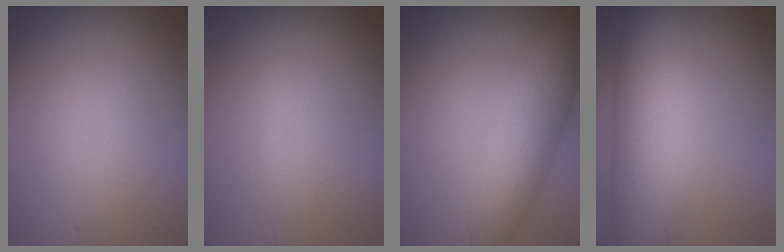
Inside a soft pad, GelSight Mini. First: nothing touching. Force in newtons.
{"total": 0.9, "press": 0.9, "slide": 0.0}
{"total": 6.0, "press": 6.0, "slide": 0.1}
{"total": 11.3, "press": 11.3, "slide": 0.4}